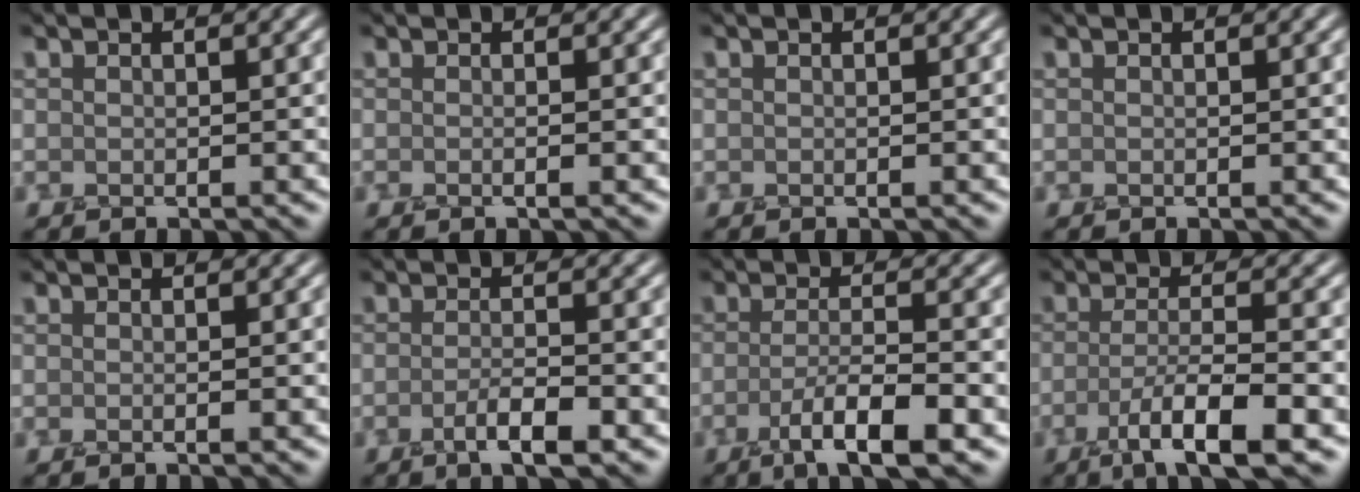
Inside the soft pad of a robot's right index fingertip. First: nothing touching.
{"total": 1.3, "force": [-0.1, 0.5, 1.3], "torque": [-0.014, -0.005, -0.012]}
{"total": 0.0}
{"total": 0.0}
{"total": 0.9, "force": [-0.1, 0.3, 0.9], "torque": [-0.010, -0.005, -0.008]}
{"total": 3.2, "force": [-1.5, 0.7, 2.8], "torque": [-0.048, 0.002, -0.030]}
{"total": 5.6, "force": [-2.5, 1.2, 4.9], "torque": [-0.083, -0.001, -0.046]}
{"total": 6.1, "force": [-2.7, 1.2, 5.3], "torque": [-0.090, -0.003, -0.052]}